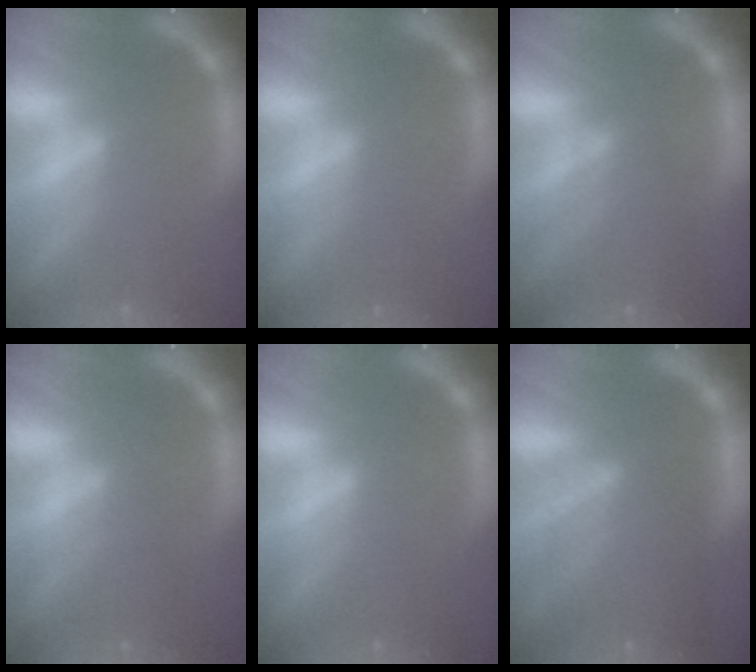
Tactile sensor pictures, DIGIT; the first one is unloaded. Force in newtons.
{"total": 0.9}
{"total": 4.1}
{"total": 2.5}
{"total": 0.9}
{"total": 7.6}